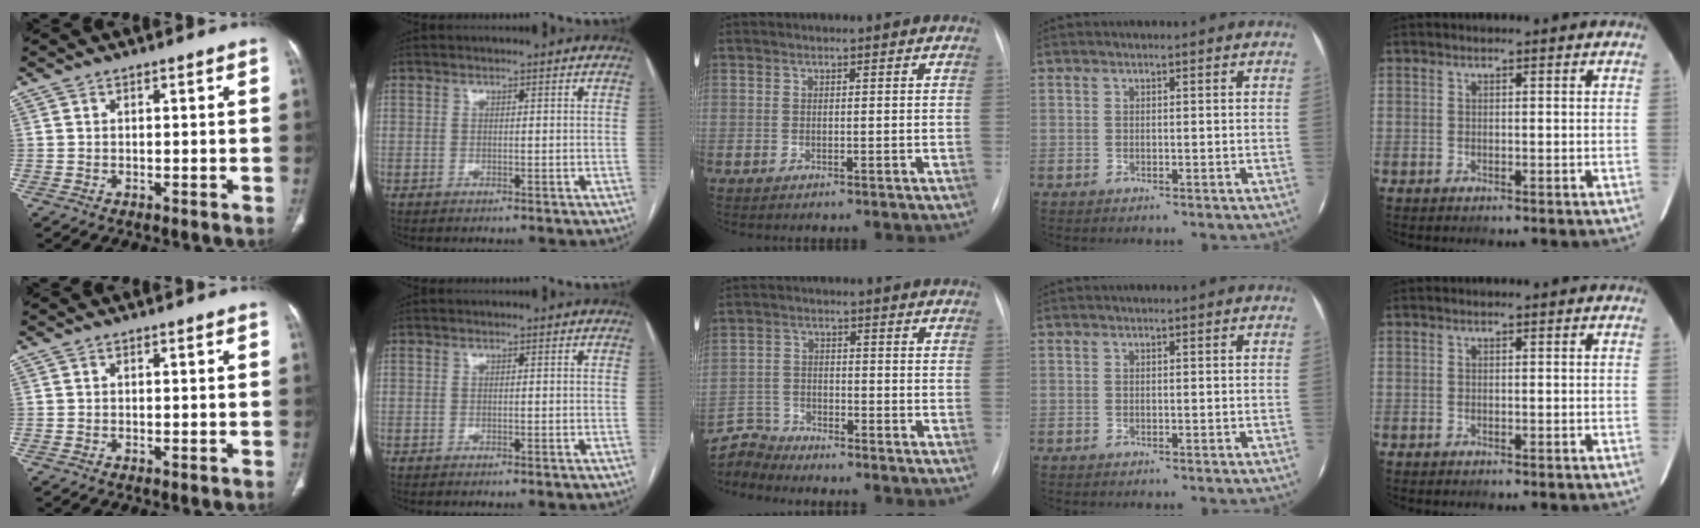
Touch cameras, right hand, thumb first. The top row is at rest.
{"middle": {"total": 5.4, "force": [-5.3, 0.3, -1.2], "torque": [0.022, 0.001, -0.104]}}